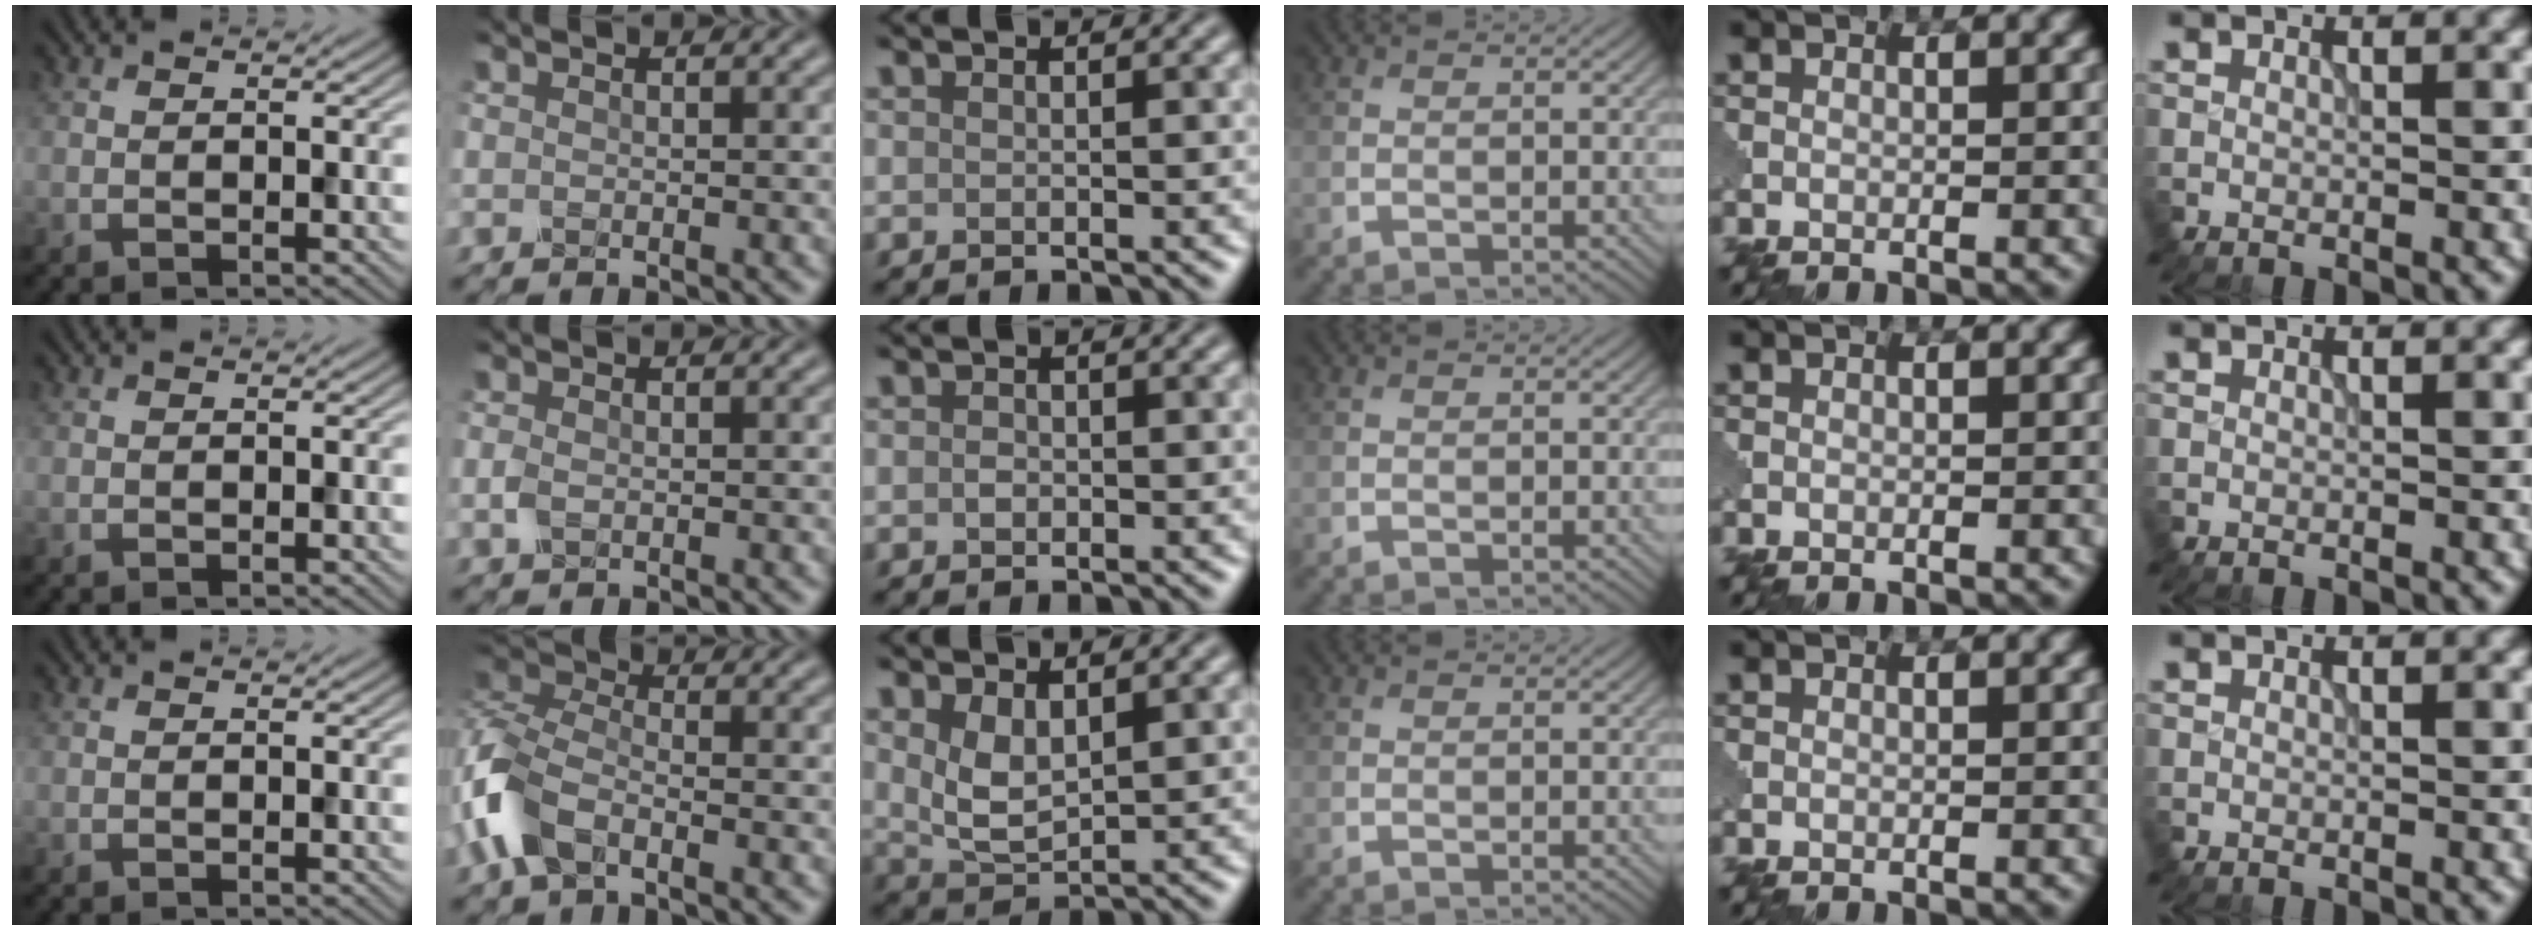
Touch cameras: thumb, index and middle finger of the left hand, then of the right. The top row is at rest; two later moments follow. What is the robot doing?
{"motion": "close", "object": "eyeshadow palette"}